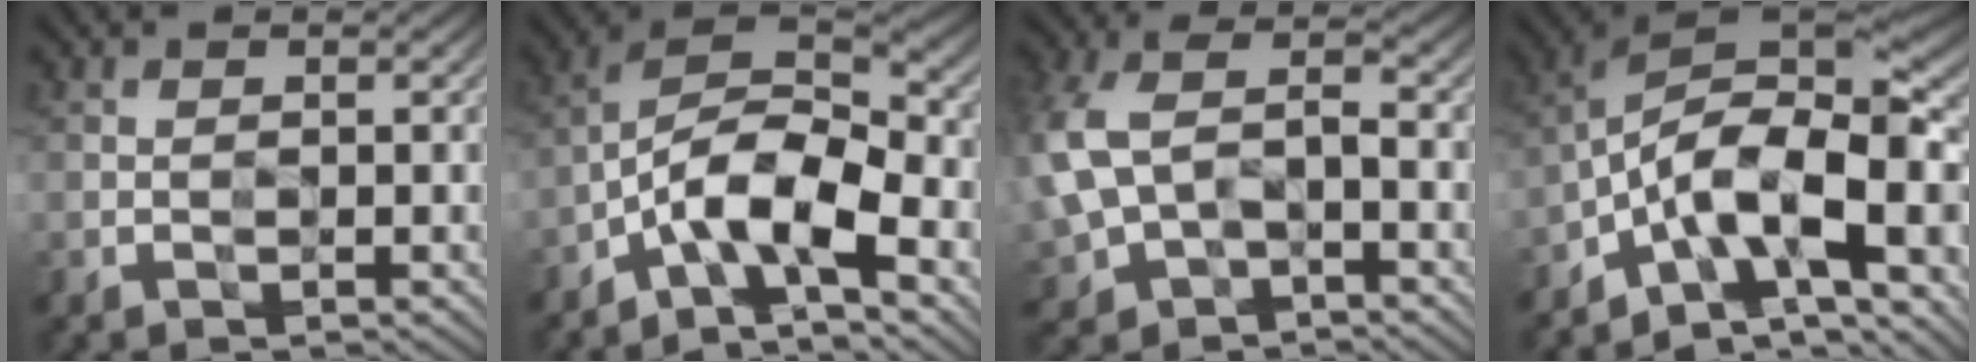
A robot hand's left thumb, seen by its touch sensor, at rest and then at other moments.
{"total": 11.7, "force": [-5.6, 4.5, 9.2], "torque": [-0.167, 0.000, -0.114]}
{"total": 10.3, "force": [-1.3, 7.0, 7.5], "torque": [-0.207, 0.003, -0.035]}
{"total": 15.1, "force": [-6.3, 6.5, 12.1], "torque": [-0.202, 0.012, -0.126]}